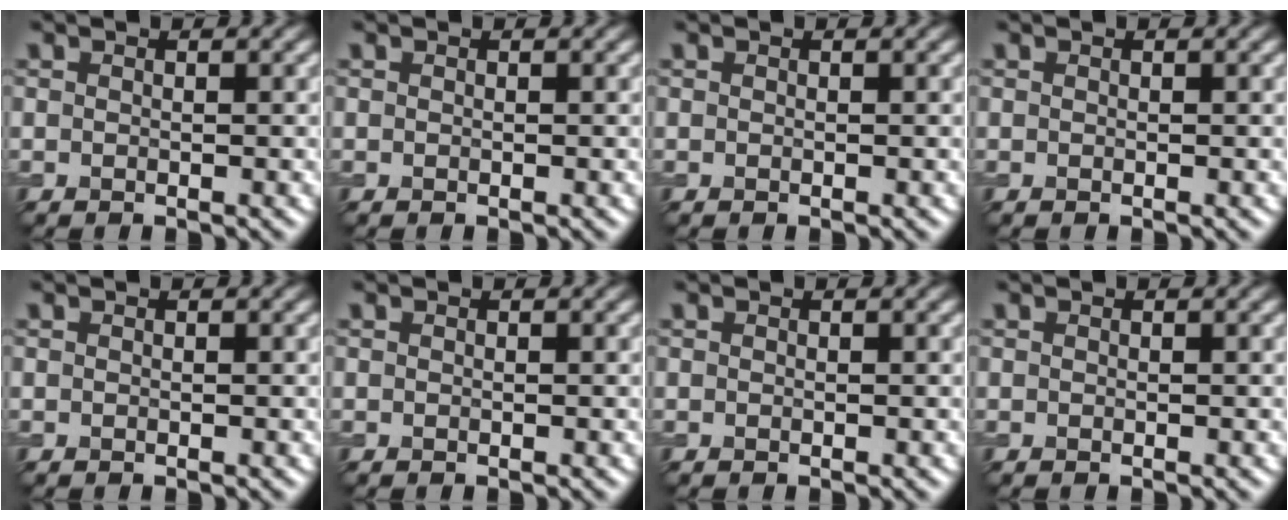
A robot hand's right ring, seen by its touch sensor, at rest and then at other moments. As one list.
[{"total": 0.0}, {"total": 0.0}, {"total": 0.0}, {"total": 0.0}, {"total": 0.0}, {"total": 0.0}, {"total": 0.0}]